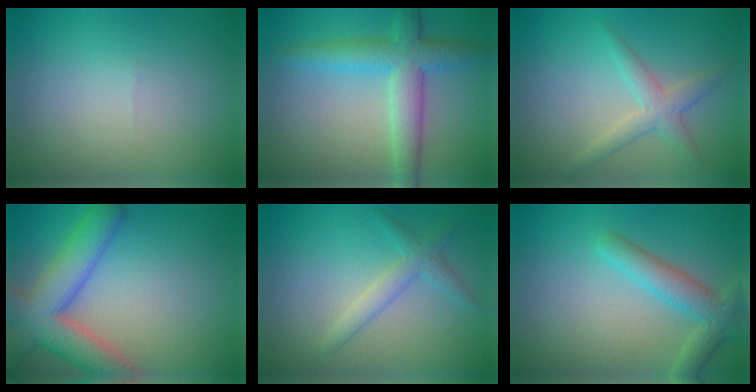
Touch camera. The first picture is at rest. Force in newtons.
{"total": 5.3, "press": 5.3, "slide": 0.2}
{"total": 2.5, "press": 2.5, "slide": 0.1}
{"total": 7.5, "press": 7.5, "slide": 0.4}
{"total": 2.3, "press": 2.3, "slide": 0.1}
{"total": 3.8, "press": 3.8, "slide": 0.3}